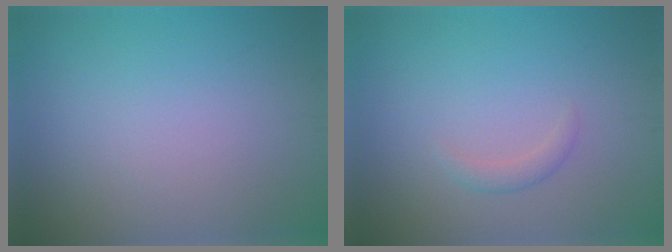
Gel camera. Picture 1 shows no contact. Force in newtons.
{"total": 1.1, "press": 1.1, "slide": 0.1}